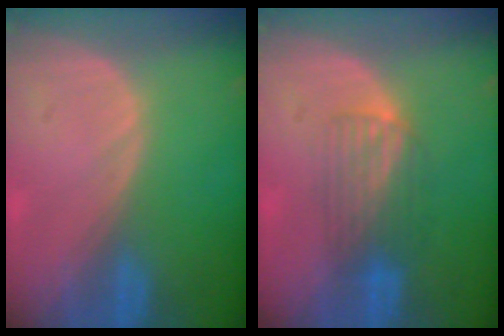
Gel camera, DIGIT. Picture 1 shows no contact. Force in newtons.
{"total": 4.3, "press": 4.2, "slide": 1.1}